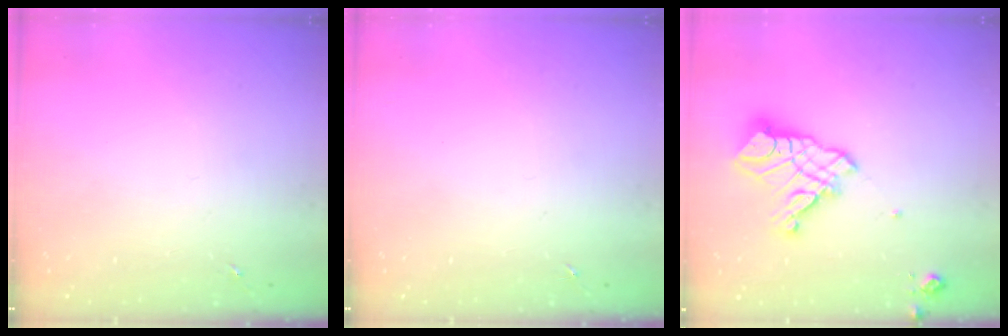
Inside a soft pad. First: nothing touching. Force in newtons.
{"total": 0.0}
{"total": 14.4, "press": 14.3, "slide": 1.5}